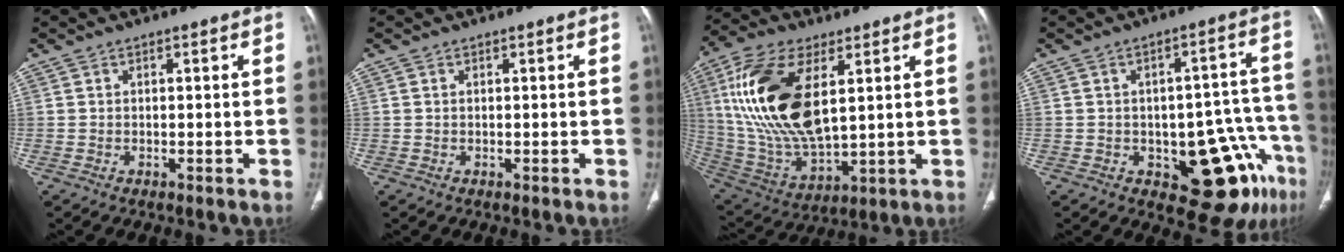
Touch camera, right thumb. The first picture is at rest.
{"total": 0.0}
{"total": 22.3, "force": [5.8, 10.8, 18.7], "torque": [-0.380, -0.025, 0.113]}
{"total": 15.1, "force": [-6.7, 6.3, 12.0], "torque": [-0.101, 0.045, -0.073]}